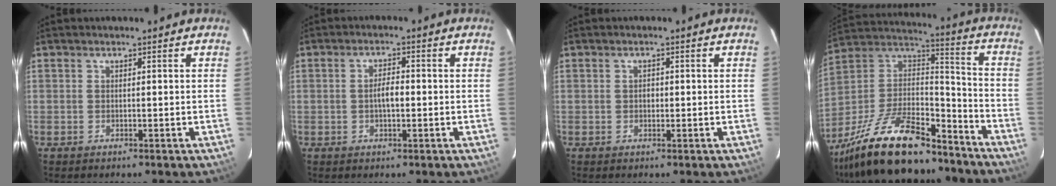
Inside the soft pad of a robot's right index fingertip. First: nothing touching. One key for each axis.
{"total": 3.8, "fx": -0.5, "fy": 1.0, "fz": 3.7, "tx": -0.066, "ty": 0.004, "tz": -0.006}
{"total": 1.1, "fx": 0.1, "fy": 0.9, "fz": 0.7, "tx": -0.010, "ty": 0.004, "tz": 0.001}
{"total": 26.3, "fx": -19.4, "fy": 9.3, "fz": 15.1, "tx": -0.299, "ty": -0.002, "tz": -0.315}